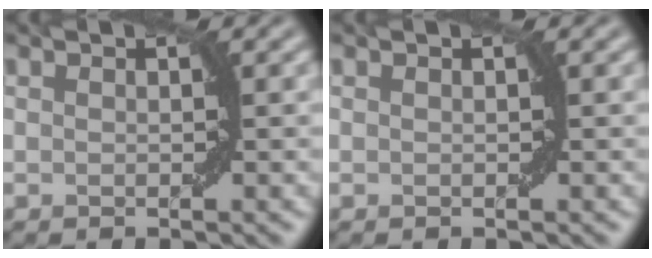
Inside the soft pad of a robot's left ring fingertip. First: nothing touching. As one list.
[{"total": 0.0}]